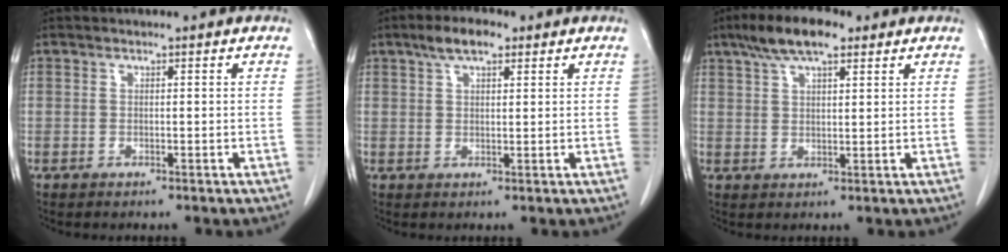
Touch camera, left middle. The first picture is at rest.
{"total": 4.8, "force": [3.0, 1.8, 3.3], "torque": [-0.065, 0.014, 0.055]}
{"total": 8.0, "force": [5.3, 2.2, 5.5], "torque": [-0.108, 0.018, 0.094]}